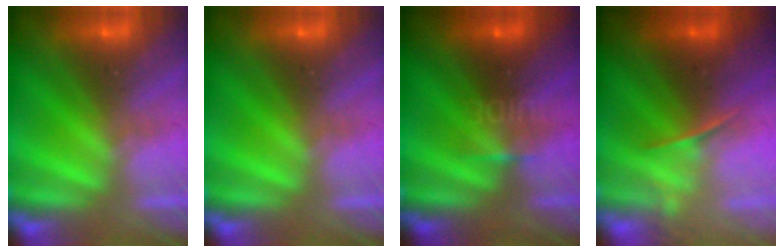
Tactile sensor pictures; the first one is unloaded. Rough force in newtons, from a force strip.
{"total": 0.0}
{"total": 4.2}
{"total": 1.9}